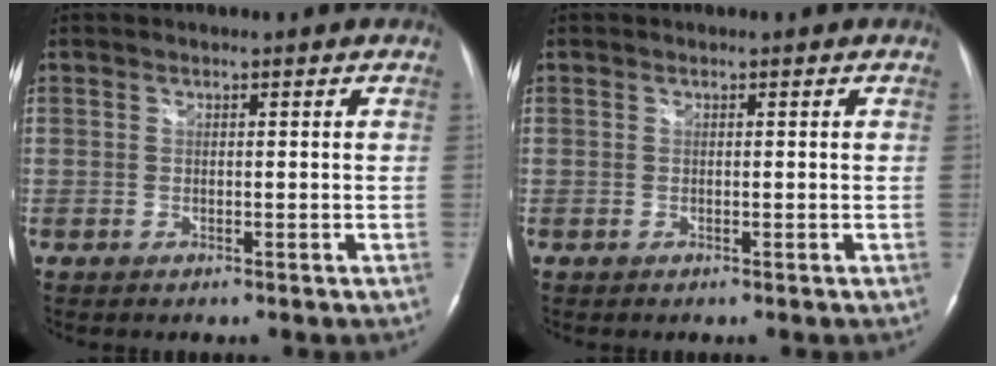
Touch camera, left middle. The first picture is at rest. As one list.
[{"total": 0.0}]